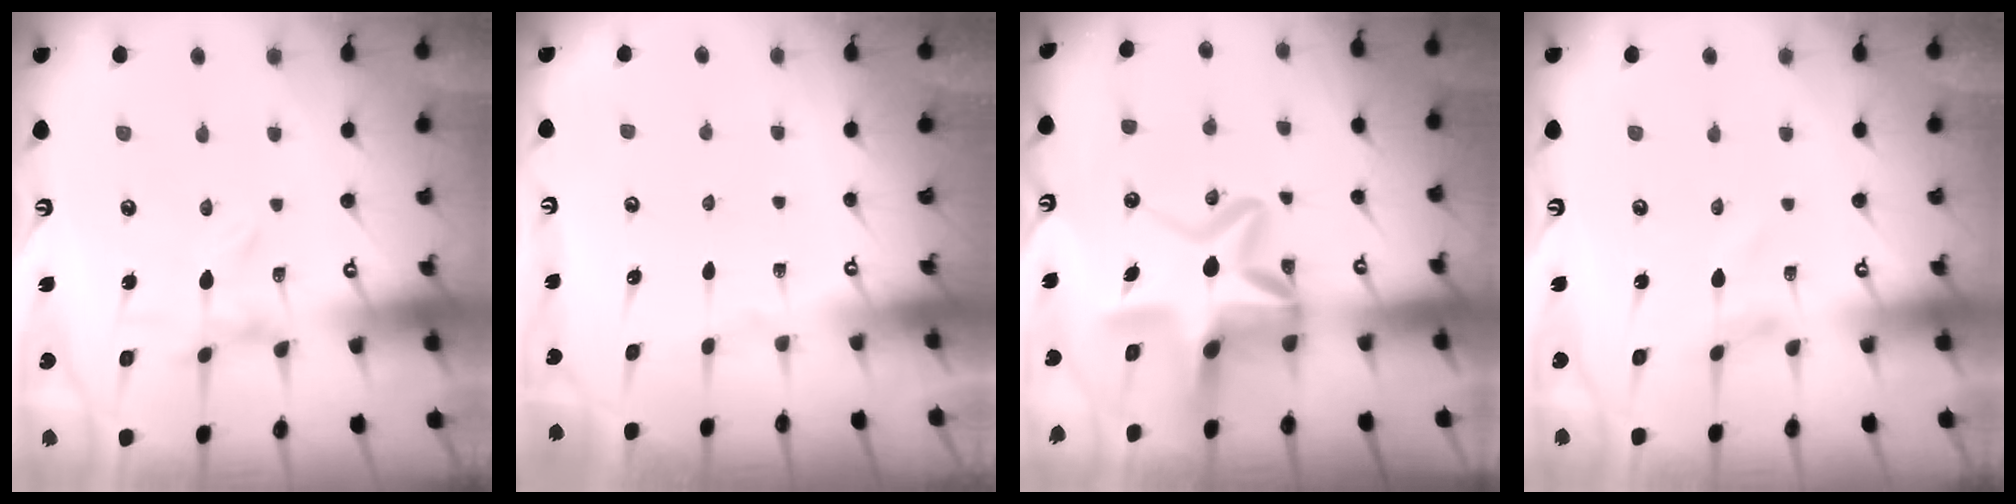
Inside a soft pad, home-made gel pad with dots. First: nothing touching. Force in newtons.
{"total": 0.0}
{"total": 14.5, "press": 14.1, "slide": 3.7}
{"total": 1.3, "press": 1.3, "slide": 0.1}